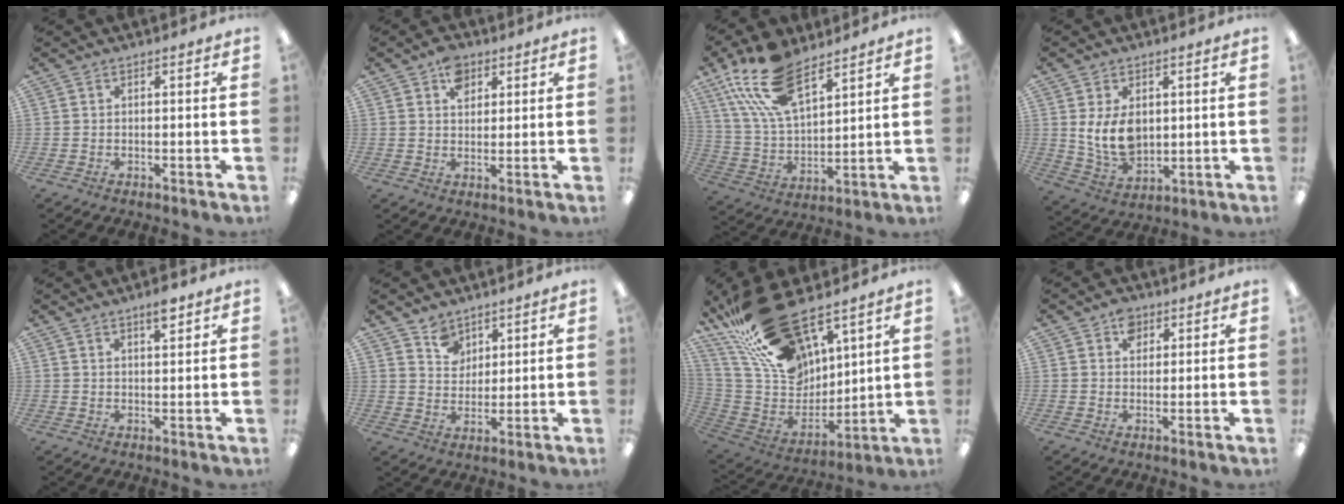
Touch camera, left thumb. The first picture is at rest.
{"total": 5.7, "force": [3.1, 3.8, 2.9], "torque": [-0.034, -0.004, 0.051]}
{"total": 18.6, "force": [11.7, 8.9, 11.4], "torque": [-0.251, -0.035, 0.211]}
{"total": 9.5, "force": [2.3, 6.3, 6.7], "torque": [-0.138, -0.008, 0.042]}
{"total": 4.0, "force": [3.1, 0.9, 2.4], "torque": [-0.037, -0.010, 0.050]}
{"total": 6.1, "force": [4.5, 4.1, 0.6], "torque": [-0.009, -0.022, 0.082]}
{"total": 24.7, "force": [17.9, 11.5, 12.7], "torque": [-0.247, -0.096, 0.329]}
{"total": 4.0, "force": [2.2, 2.8, 1.8], "torque": [-0.016, -0.005, 0.035]}